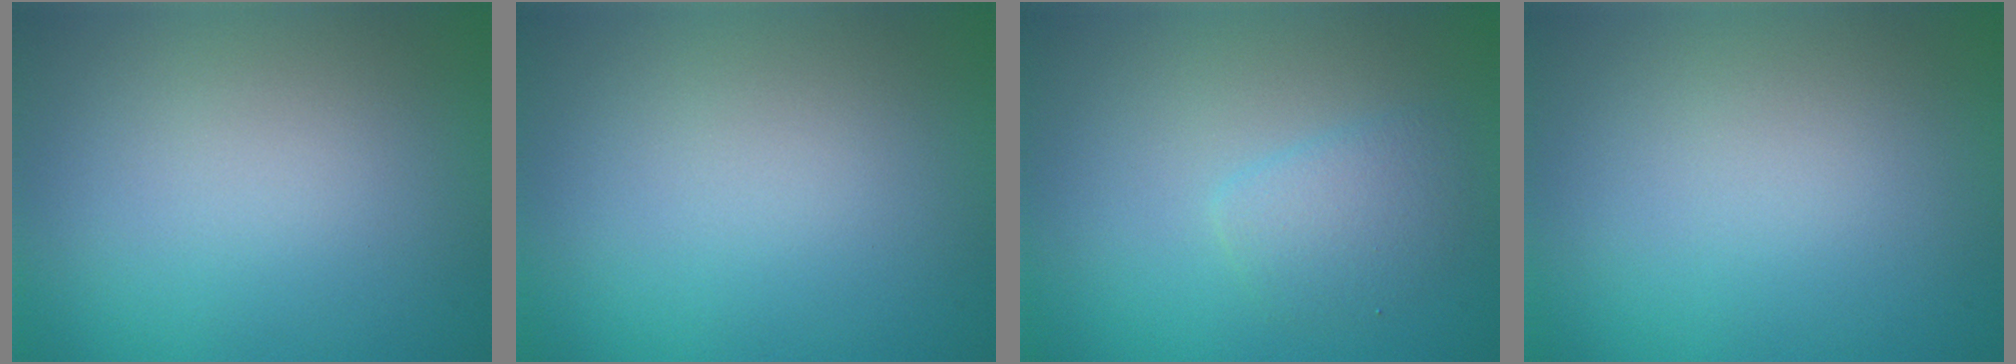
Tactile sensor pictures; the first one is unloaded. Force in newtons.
{"total": 0.0}
{"total": 2.0, "press": 2.0, "slide": 0.0}
{"total": 0.0}